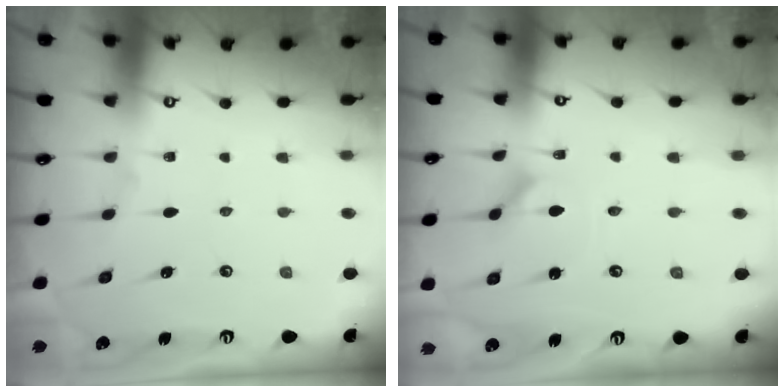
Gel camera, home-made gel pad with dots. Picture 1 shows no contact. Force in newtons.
{"total": 1.9, "press": 1.9, "slide": 0.2}